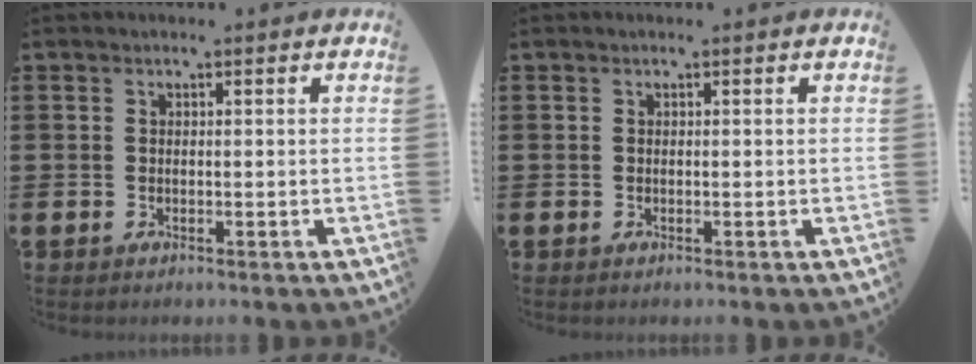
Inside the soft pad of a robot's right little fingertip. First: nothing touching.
{"total": 0.0}